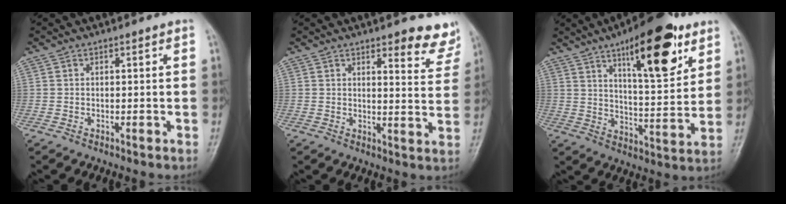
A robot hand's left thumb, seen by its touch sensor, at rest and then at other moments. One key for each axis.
{"total": 7.3, "fx": 6.1, "fy": 2.3, "fz": 3.4, "tx": -0.008, "ty": -0.043, "tz": 0.058}
{"total": 18.7, "fx": 10.1, "fy": 6.2, "fz": 14.4, "tx": -0.178, "ty": -0.046, "tz": 0.155}